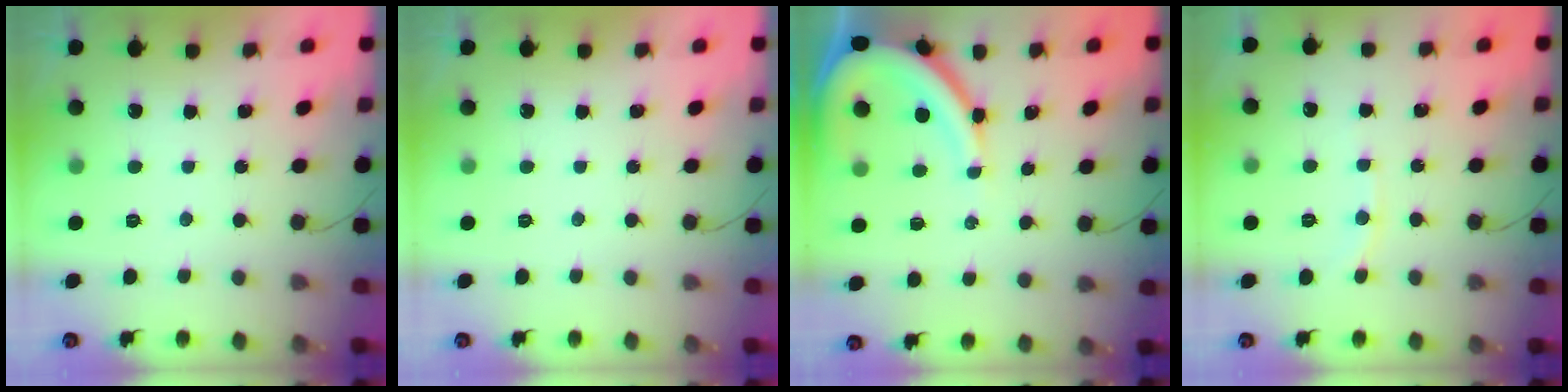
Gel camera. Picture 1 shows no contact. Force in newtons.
{"total": 0.0}
{"total": 11.1, "press": 11.1, "slide": 1.0}
{"total": 3.9, "press": 3.9, "slide": 0.2}